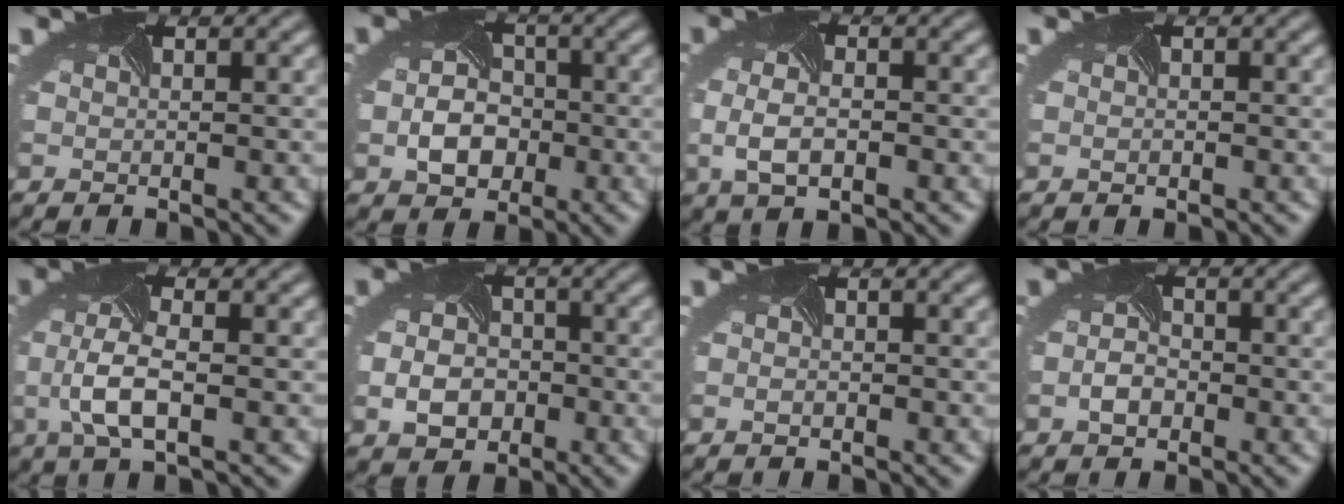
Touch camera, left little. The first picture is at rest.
{"total": 4.0, "force": [-1.4, 3.0, 2.2], "torque": [-0.050, -0.007, -0.017]}
{"total": 3.3, "force": [-1.1, 1.8, 2.6], "torque": [-0.063, -0.009, -0.003]}
{"total": 0.6, "force": [-0.3, 0.5, 0.2], "torque": [-0.009, 0.001, -0.001]}
{"total": 4.1, "force": [-1.0, 1.6, 3.6], "torque": [-0.096, -0.003, -0.013]}
{"total": 4.6, "force": [-1.4, 3.4, 2.7], "torque": [-0.057, -0.008, -0.015]}
{"total": 0.9, "force": [-0.5, 0.6, 0.4], "torque": [-0.012, -0.001, -0.004]}
{"total": 1.9, "force": [-1.3, 1.1, 0.8], "torque": [-0.026, -0.003, -0.020]}